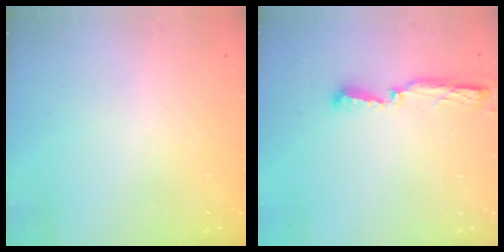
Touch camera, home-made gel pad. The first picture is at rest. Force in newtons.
{"total": 9.5, "press": 7.8, "slide": 5.5}